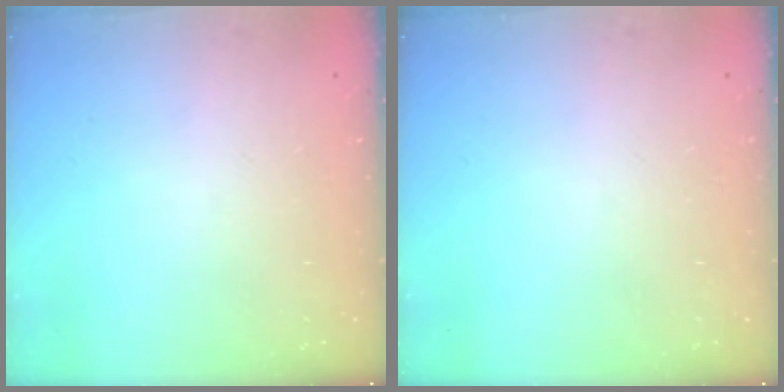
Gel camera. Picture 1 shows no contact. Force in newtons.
{"total": 0.0}